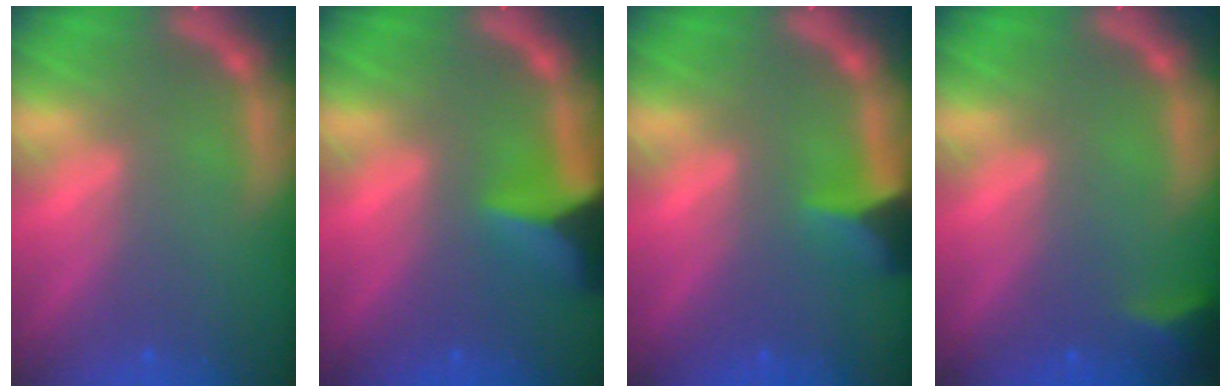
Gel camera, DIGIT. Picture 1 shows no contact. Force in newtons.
{"total": 6.0}
{"total": 3.5}
{"total": 2.4}